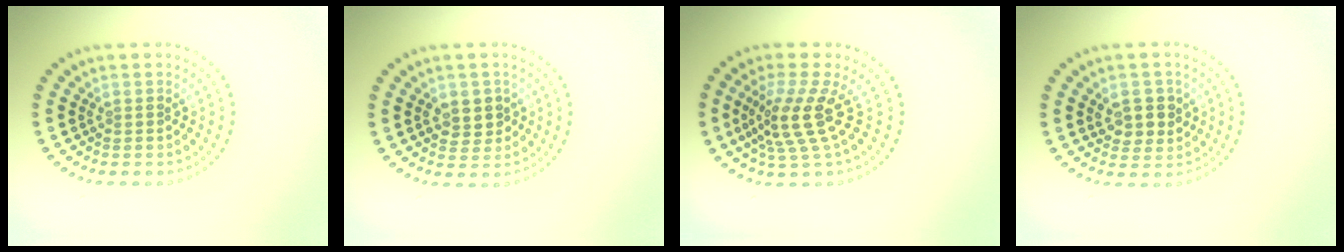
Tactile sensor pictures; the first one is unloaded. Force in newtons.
{"total": 2.4, "press": 2.4, "slide": 0.3}
{"total": 4.2, "press": 3.1, "slide": 2.9}
{"total": 2.9, "press": 2.8, "slide": 0.8}